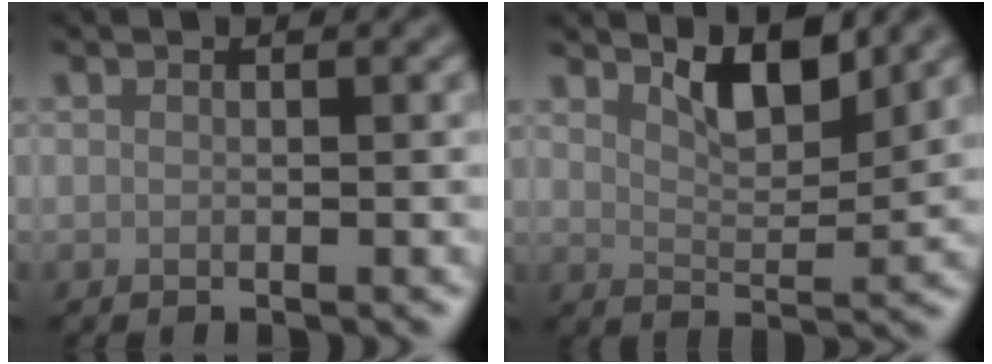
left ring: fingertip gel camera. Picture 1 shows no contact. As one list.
[{"total": 4.3, "force": [3.0, 1.3, 2.8], "torque": [-0.053, -0.005, 0.049]}]